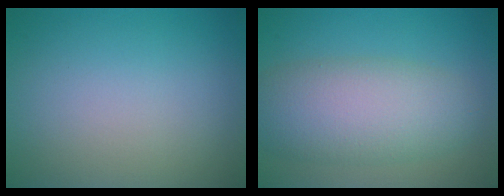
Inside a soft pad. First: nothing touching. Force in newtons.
{"total": 7.1, "press": 7.1, "slide": 0.1}